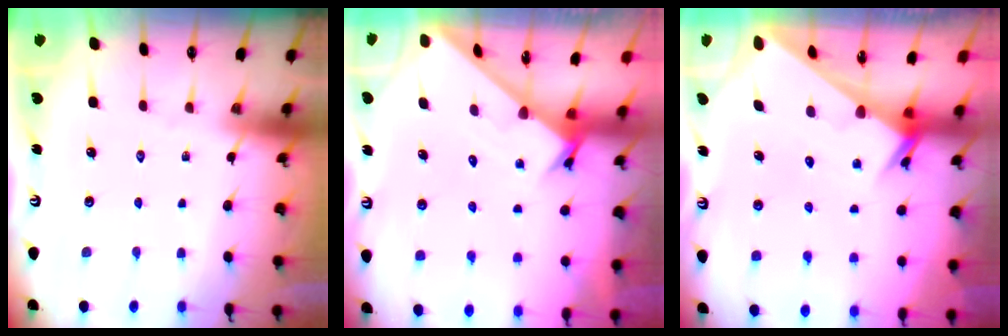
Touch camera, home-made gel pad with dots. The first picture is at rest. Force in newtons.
{"total": 1.6, "press": 1.5, "slide": 0.1}
{"total": 2.0, "press": 2.0, "slide": 0.1}